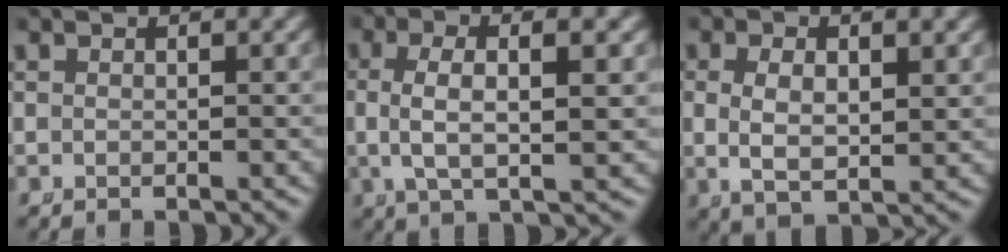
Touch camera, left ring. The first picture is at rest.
{"total": 4.8, "force": [0.9, 1.5, 4.5], "torque": [-0.092, -0.001, 0.023]}
{"total": 4.4, "force": [0.3, 2.6, 3.6], "torque": [-0.075, -0.014, 0.020]}